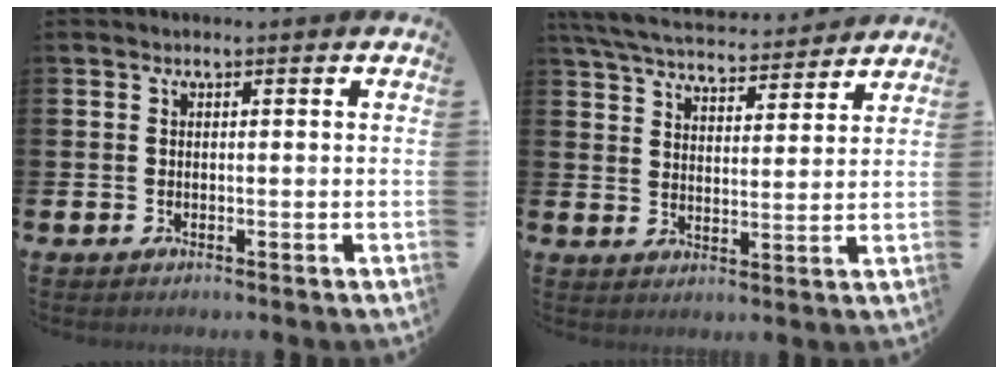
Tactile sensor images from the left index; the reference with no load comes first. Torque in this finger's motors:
{"motor_torque": [1.06, -1.07, 0.44, 0.13]}